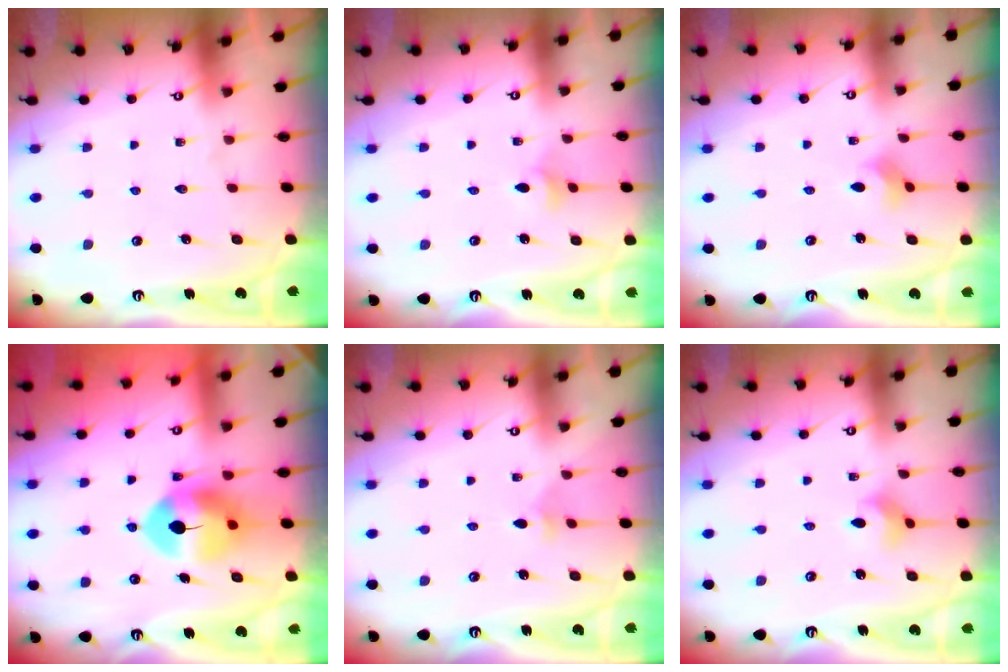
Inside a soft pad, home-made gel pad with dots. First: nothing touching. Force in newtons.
{"total": 3.1, "press": 3.0, "slide": 0.6}
{"total": 2.6, "press": 2.5, "slide": 0.6}
{"total": 9.8, "press": 9.7, "slide": 1.3}
{"total": 2.8, "press": 2.7, "slide": 0.7}
{"total": 4.2, "press": 4.2, "slide": 0.6}